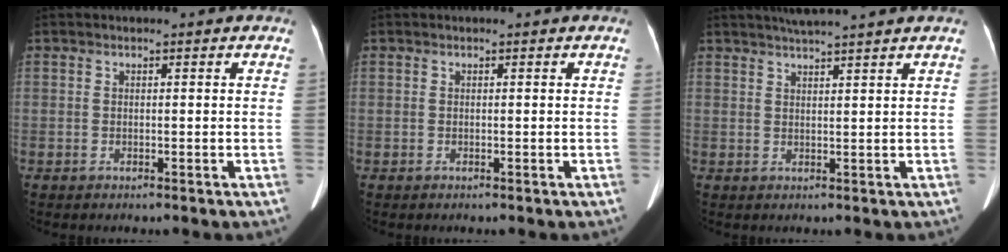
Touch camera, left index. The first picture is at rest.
{"total": 0.0}
{"total": 6.0, "force": [5.2, -1.1, 2.8], "torque": [-0.044, 0.019, 0.076]}